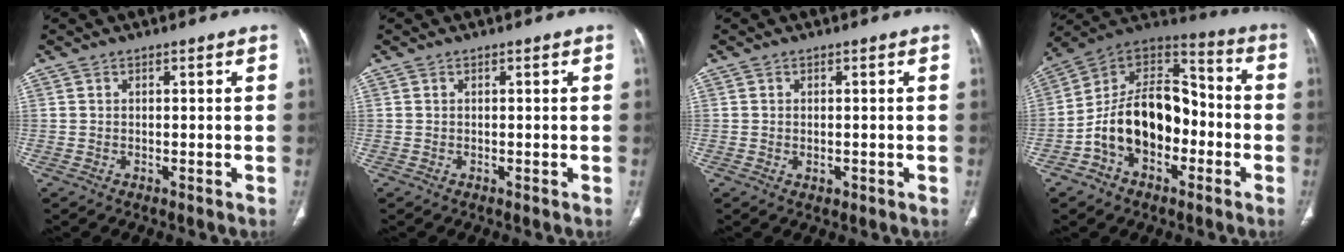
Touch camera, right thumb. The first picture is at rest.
{"total": 0.0}
{"total": 1.1, "force": [-0.2, 0.8, 0.7], "torque": [-0.009, 0.000, 0.002]}
{"total": 18.3, "force": [-4.5, 12.1, 13.0], "torque": [-0.183, 0.065, -0.080]}